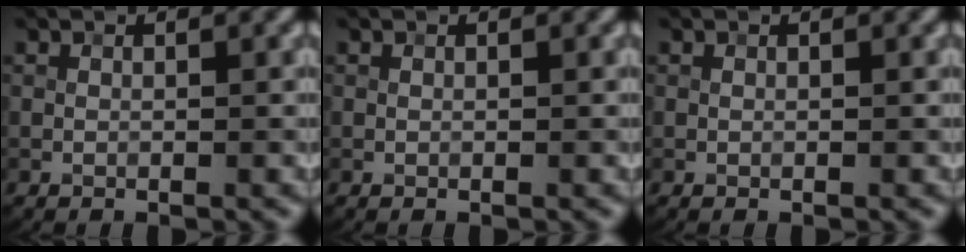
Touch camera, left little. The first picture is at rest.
{"total": 0.0}
{"total": 0.0}